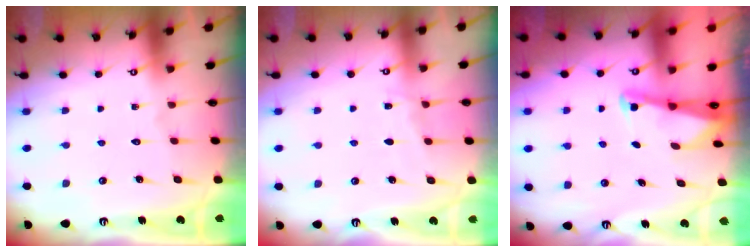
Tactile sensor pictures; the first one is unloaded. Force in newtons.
{"total": 3.5, "press": 3.5, "slide": 0.5}
{"total": 2.2, "press": 2.2, "slide": 0.3}